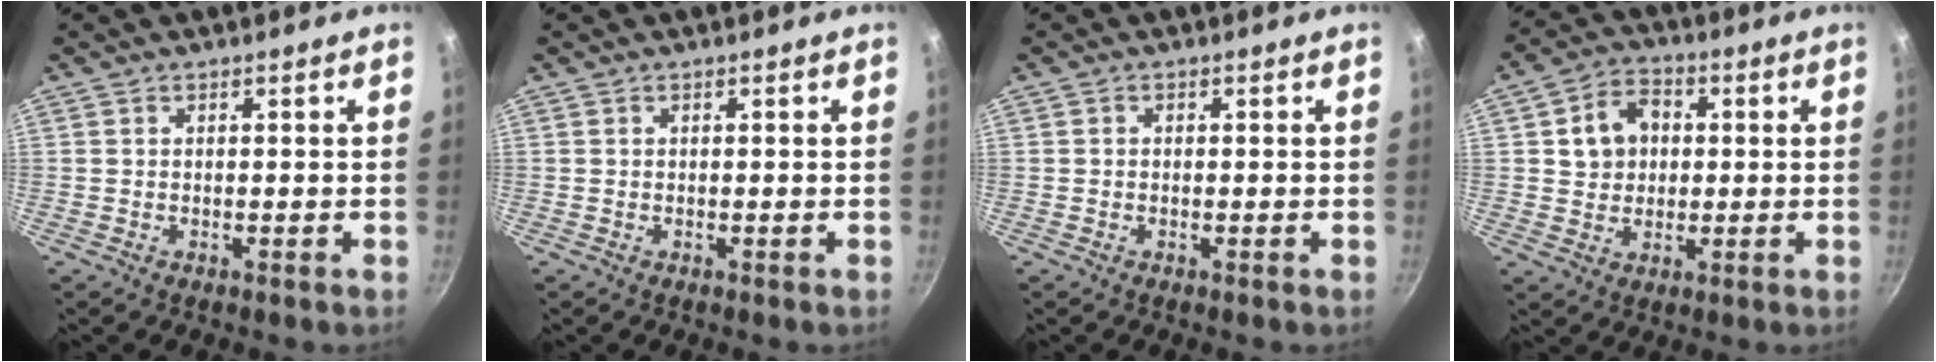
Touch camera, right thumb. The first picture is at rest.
{"total": 0.0}
{"total": 0.6, "force": [-0.1, 0.5, 0.2], "torque": [-0.003, 0.003, 0.000]}
{"total": 8.6, "force": [1.5, 7.1, 4.6], "torque": [-0.047, 0.012, 0.020]}